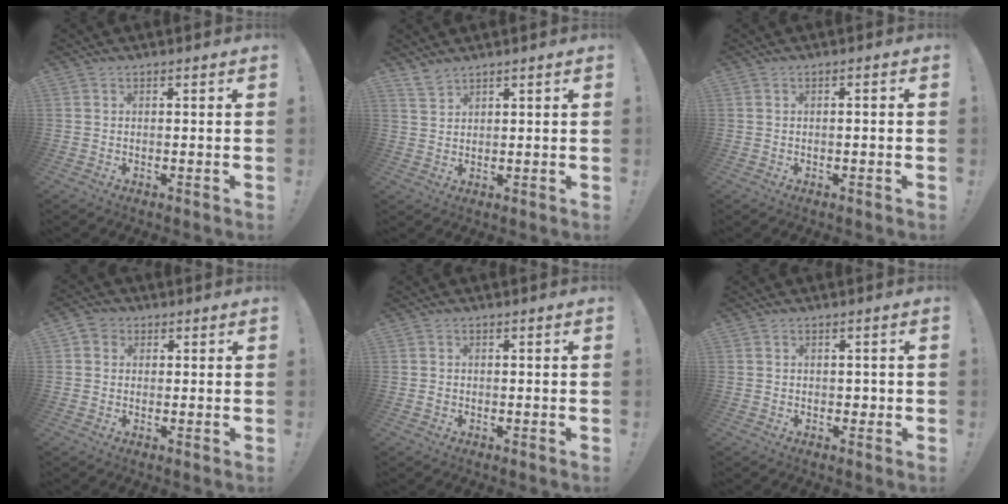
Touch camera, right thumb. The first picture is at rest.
{"total": 3.5, "force": [3.2, 0.9, 0.9], "torque": [-0.014, -0.017, 0.060]}
{"total": 1.2, "force": [-0.6, 0.0, 1.0], "torque": [-0.024, 0.004, -0.010]}
{"total": 3.4, "force": [1.1, 3.0, 0.8], "torque": [-0.012, 0.005, 0.021]}
{"total": 0.6, "force": [-0.2, 0.5, 0.1], "torque": [-0.010, 0.005, -0.003]}
{"total": 1.4, "force": [-0.2, 1.3, 0.6], "torque": [-0.008, 0.004, -0.004]}